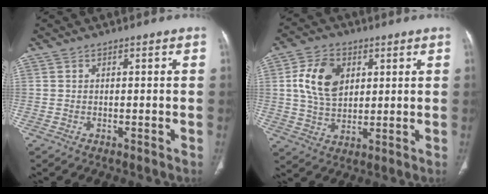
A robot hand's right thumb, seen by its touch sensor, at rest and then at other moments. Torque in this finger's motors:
{"motor_torque": [0.02, 0.02, 0.73, 0.48, 0.10]}